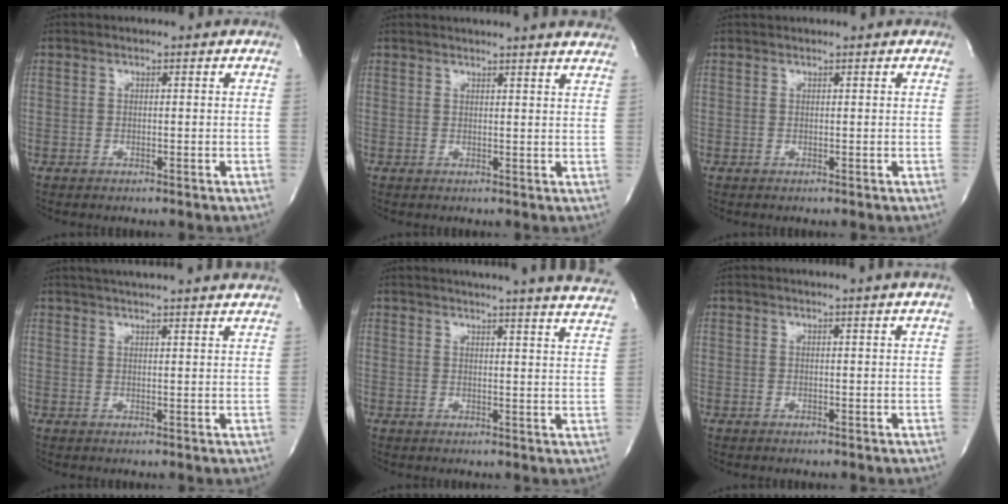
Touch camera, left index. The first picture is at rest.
{"total": 13.2, "force": [12.3, 0.2, 4.7], "torque": [-0.071, -0.003, 0.139]}
{"total": 1.7, "force": [1.6, 0.0, 0.6], "torque": [-0.008, 0.023, 0.027]}
{"total": 15.7, "force": [14.3, 0.4, 6.4], "torque": [-0.108, 0.018, 0.187]}
{"total": 24.2, "force": [22.7, 0.2, 8.5], "torque": [-0.132, -0.064, 0.260]}
{"total": 3.2, "force": [2.7, -1.0, 1.2], "torque": [-0.019, -0.001, 0.030]}